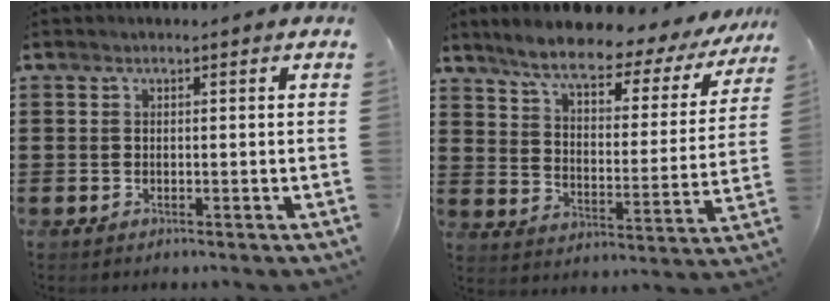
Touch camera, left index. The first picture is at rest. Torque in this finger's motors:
{"motor_torque": [2.14, 0.00, 1.05, 0.21]}